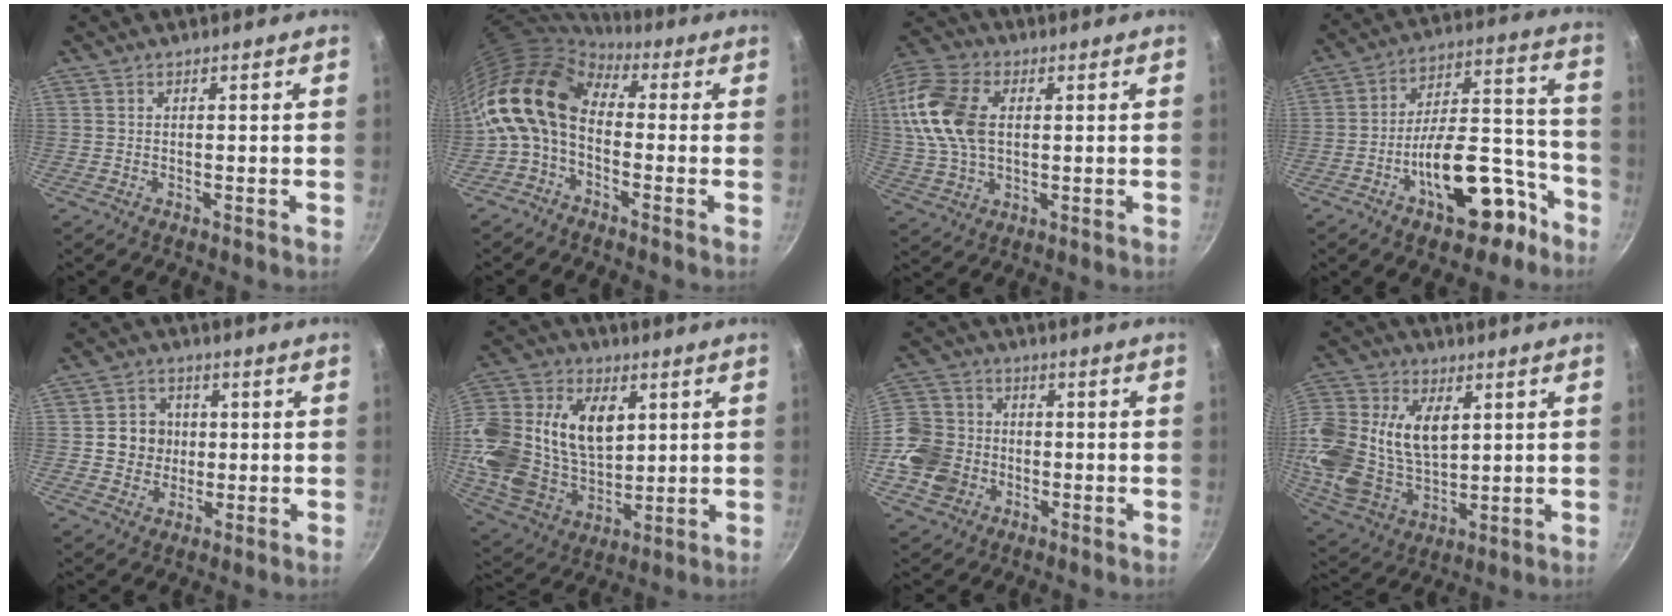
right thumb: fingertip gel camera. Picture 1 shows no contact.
{"total": 13.4, "force": [-0.3, 8.9, 10.1], "torque": [-0.182, 0.029, -0.028]}
{"total": 16.3, "force": [2.3, 10.6, 12.2], "torque": [-0.242, 0.016, 0.038]}
{"total": 18.9, "force": [-9.7, 9.0, 13.4], "torque": [-0.156, 0.098, -0.139]}
{"total": 7.0, "force": [0.4, 6.5, 2.5], "torque": [-0.005, 0.006, 0.003]}
{"total": 27.0, "force": [6.1, 18.9, 18.3], "torque": [-0.382, 0.012, 0.116]}
{"total": 12.3, "force": [-2.8, 10.7, 5.4], "torque": [-0.086, 0.030, -0.061]}
{"total": 24.2, "force": [5.5, 16.7, 16.5], "torque": [-0.368, 0.006, 0.108]}